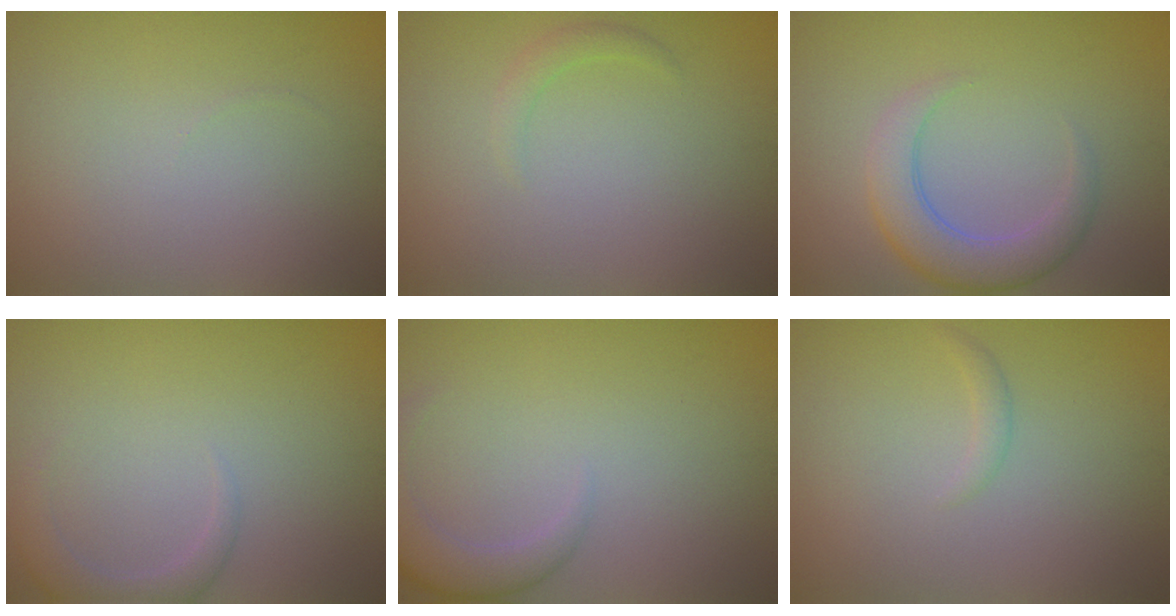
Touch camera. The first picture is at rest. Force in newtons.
{"total": 1.1, "press": 1.1, "slide": 0.2}
{"total": 5.4, "press": 5.4, "slide": 0.1}
{"total": 2.4, "press": 2.4, "slide": 0.3}
{"total": 3.3, "press": 3.3, "slide": 0.3}
{"total": 0.8, "press": 0.8, "slide": 0.1}